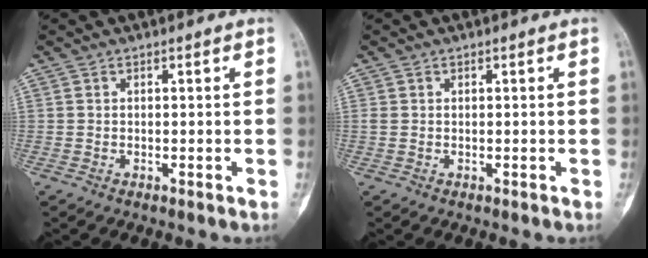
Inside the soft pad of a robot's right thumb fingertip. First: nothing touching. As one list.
[{"total": 0.8, "force": [0.2, 0.6, 0.5], "torque": [-0.011, 0.003, 0.006]}]